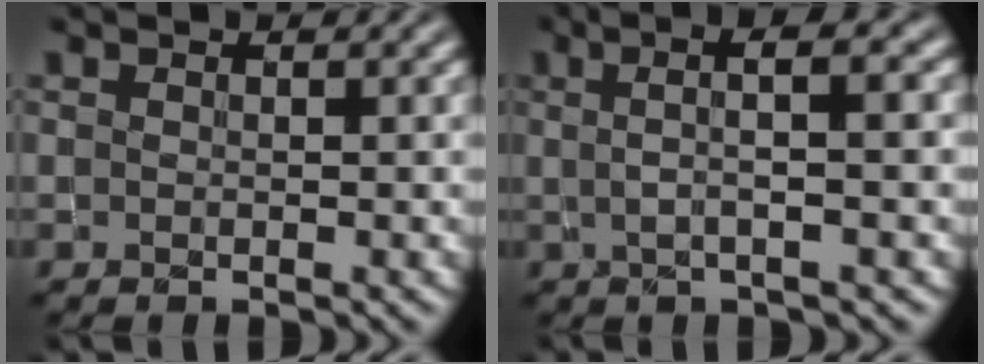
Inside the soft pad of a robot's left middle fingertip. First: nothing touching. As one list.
[{"total": 4.8, "force": [0.7, 1.0, 4.6], "torque": [-0.074, 0.010, 0.010]}]